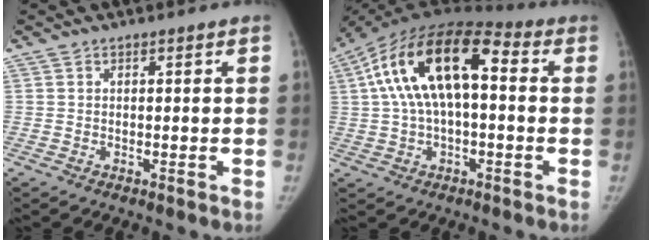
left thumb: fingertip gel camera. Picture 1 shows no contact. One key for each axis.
{"total": 18.4, "fx": 2.7, "fy": 9.1, "fz": 15.8, "tx": -0.284, "ty": 0.047, "tz": 0.035}